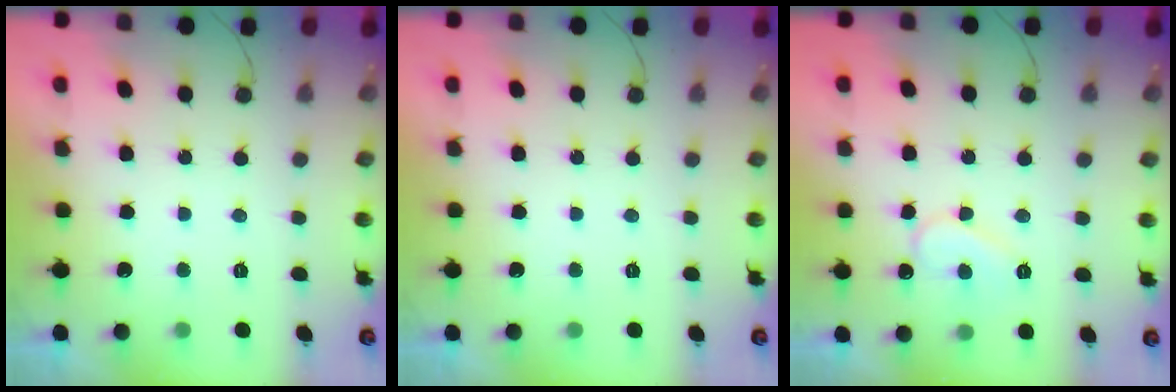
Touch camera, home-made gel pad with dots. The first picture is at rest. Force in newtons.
{"total": 0.0}
{"total": 8.8, "press": 8.7, "slide": 0.8}